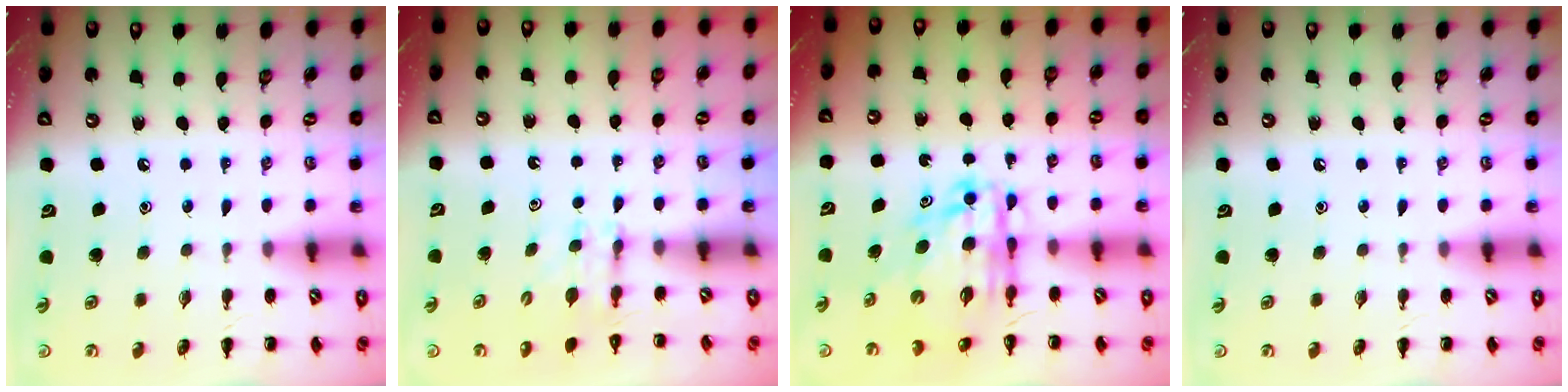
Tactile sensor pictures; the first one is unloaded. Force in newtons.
{"total": 3.4, "press": 3.1, "slide": 1.4}
{"total": 8.6, "press": 8.0, "slide": 3.2}
{"total": 0.0}